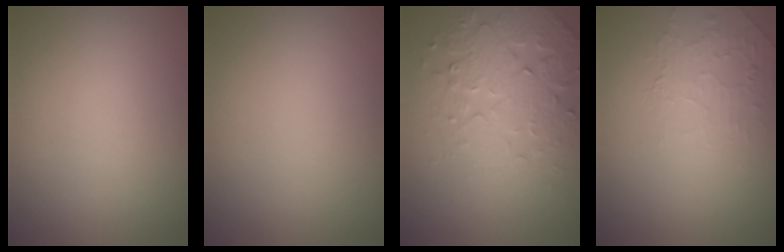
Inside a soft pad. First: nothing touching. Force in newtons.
{"total": 0.0}
{"total": 4.2, "press": 4.0, "slide": 1.2}
{"total": 2.0, "press": 0.6, "slide": 1.9}